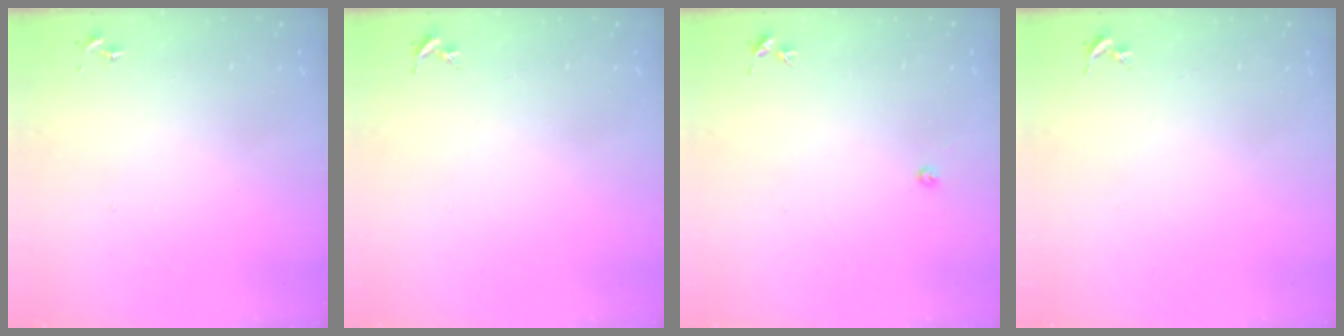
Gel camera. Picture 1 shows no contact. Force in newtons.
{"total": 0.0}
{"total": 3.0, "press": 3.0, "slide": 0.4}
{"total": 0.0}